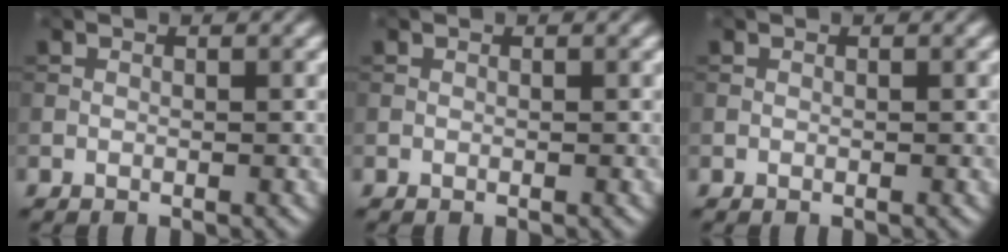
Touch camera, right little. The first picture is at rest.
{"total": 0.0}
{"total": 0.0}